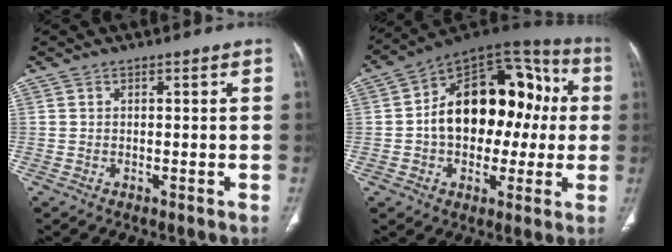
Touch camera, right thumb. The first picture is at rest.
{"total": 23.0, "force": [0.6, 14.9, 17.5], "torque": [-0.225, 0.050, 0.008]}